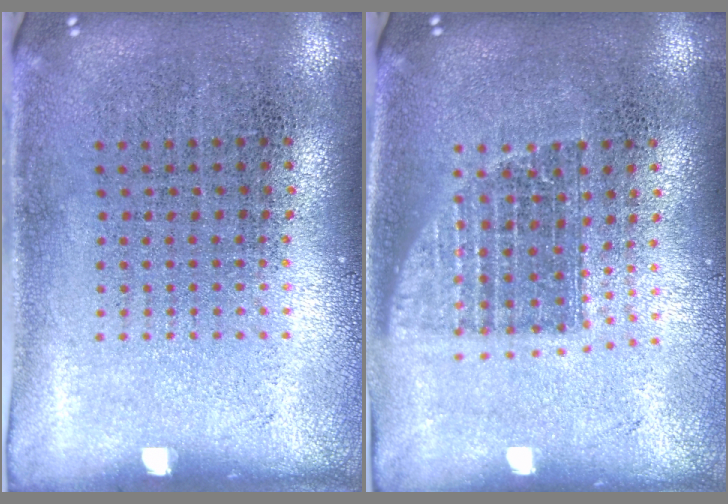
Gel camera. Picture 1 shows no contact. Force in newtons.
{"total": 1.3, "press": 1.1, "slide": 0.8}